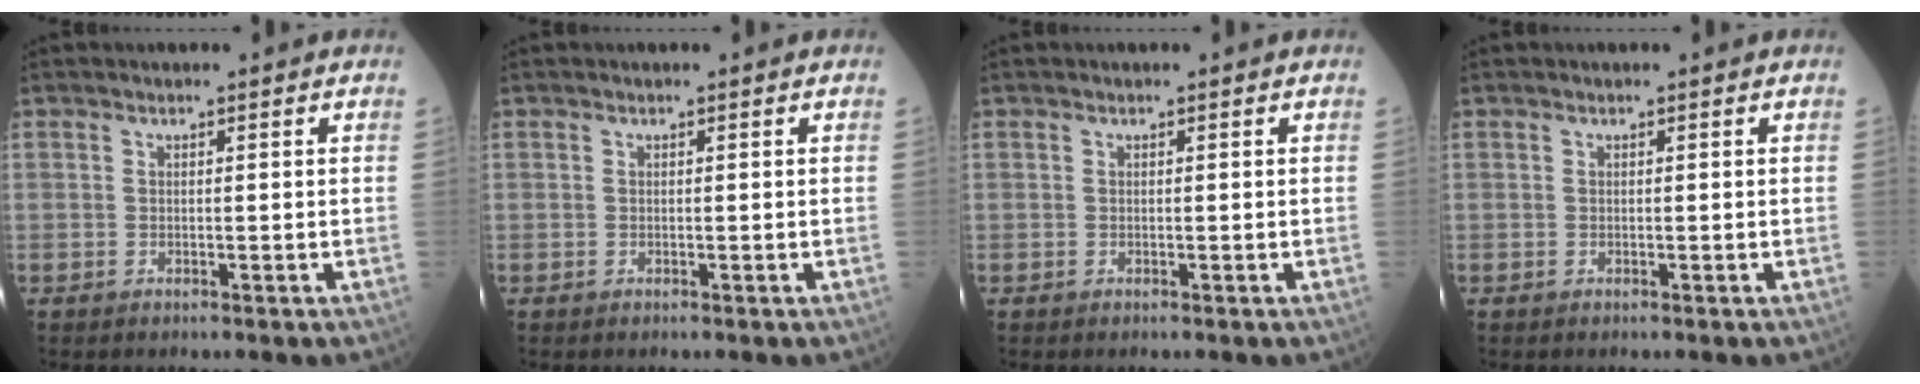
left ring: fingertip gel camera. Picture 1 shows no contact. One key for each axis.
{"total": 0.0}
{"total": 0.0}
{"total": 0.0}